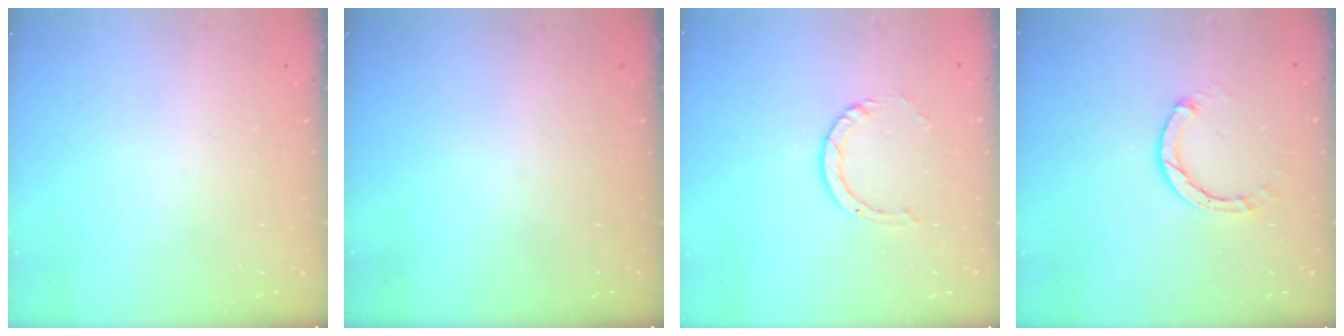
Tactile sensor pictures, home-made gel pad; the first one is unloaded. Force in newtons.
{"total": 0.0}
{"total": 4.1, "press": 4.1, "slide": 0.4}
{"total": 3.0, "press": 3.0, "slide": 0.4}